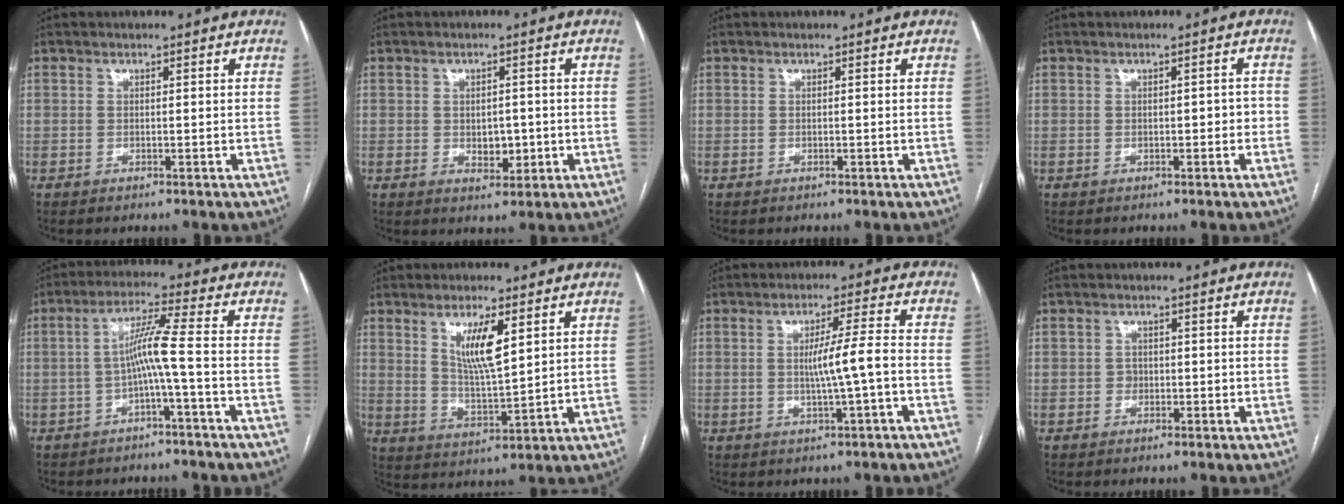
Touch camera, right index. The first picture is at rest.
{"total": 3.7, "force": [-0.5, 2.3, 2.9], "torque": [-0.037, -0.001, 0.001]}
{"total": 0.0}
{"total": 1.6, "force": [-0.4, 0.9, 1.3], "torque": [-0.015, 0.012, -0.002]}
{"total": 6.0, "force": [-1.5, -1.1, 5.7], "torque": [-0.104, 0.019, -0.026]}
{"total": 8.0, "force": [3.6, 1.4, 7.0], "torque": [-0.130, -0.009, 0.070]}
{"total": 5.8, "force": [-0.7, -0.6, 5.7], "torque": [-0.093, 0.003, -0.011]}
{"total": 1.2, "force": [-0.1, 1.2, 0.4], "torque": [-0.004, 0.004, -0.001]}